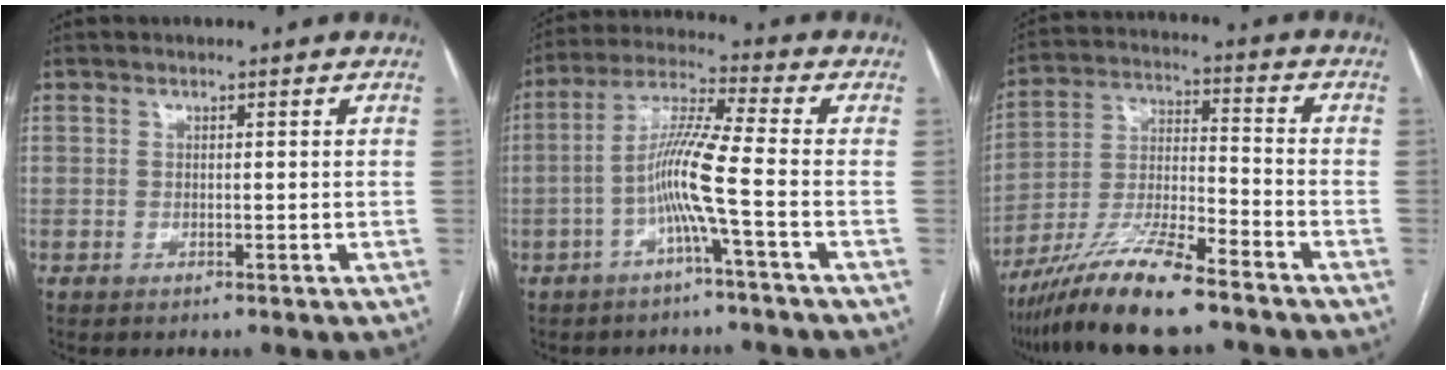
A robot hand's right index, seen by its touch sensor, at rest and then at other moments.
{"total": 8.4, "force": [-2.8, -1.1, 7.9], "torque": [-0.157, 0.016, -0.057]}
{"total": 13.6, "force": [-10.5, 1.1, 8.7], "torque": [-0.168, -0.014, -0.190]}